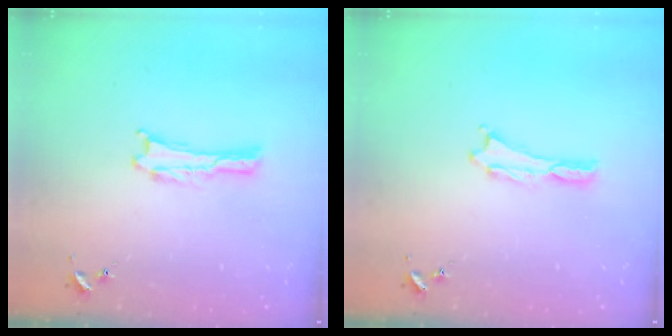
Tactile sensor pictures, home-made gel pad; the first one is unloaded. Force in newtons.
{"total": 0.0}